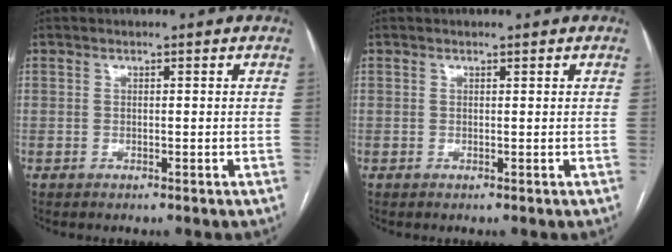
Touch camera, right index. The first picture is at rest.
{"total": 0.0}